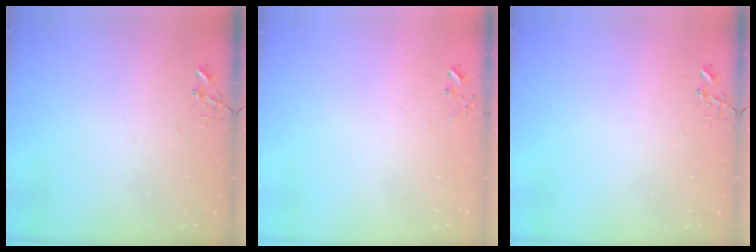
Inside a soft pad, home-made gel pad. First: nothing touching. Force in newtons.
{"total": 6.5, "press": 6.5, "slide": 0.5}
{"total": 0.0}